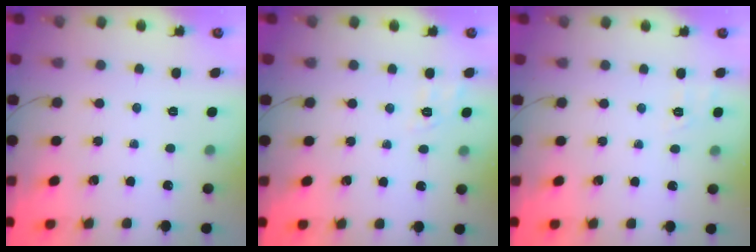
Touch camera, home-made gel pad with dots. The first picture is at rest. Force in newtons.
{"total": 5.3, "press": 4.9, "slide": 2.0}
{"total": 1.9, "press": 0.8, "slide": 1.7}